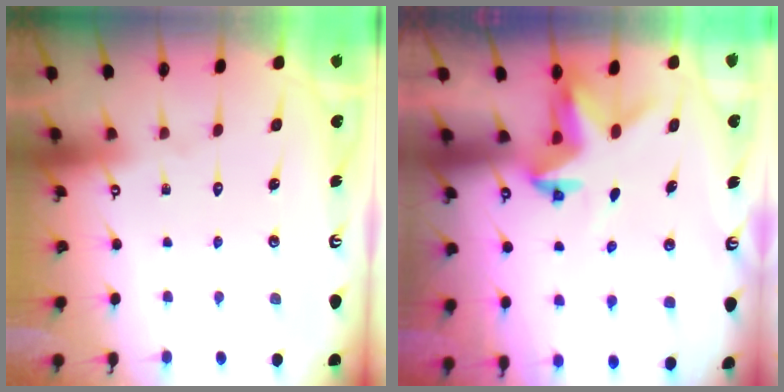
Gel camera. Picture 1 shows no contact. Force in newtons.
{"total": 3.0, "press": 3.0, "slide": 0.1}